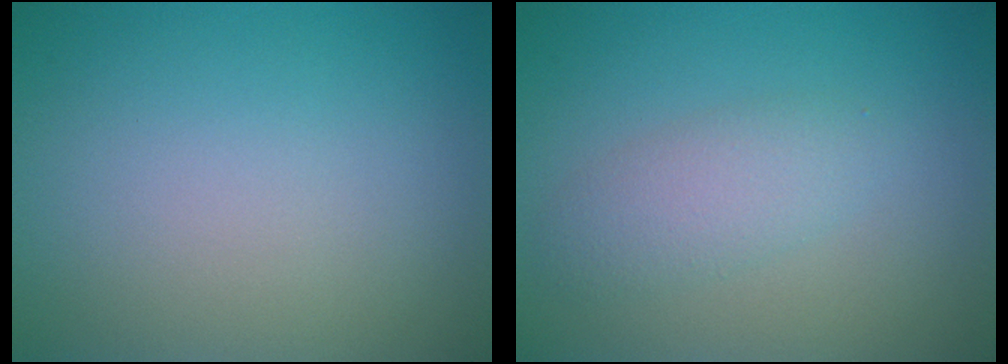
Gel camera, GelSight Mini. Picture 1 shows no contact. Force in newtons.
{"total": 2.4, "press": 2.4, "slide": 0.1}